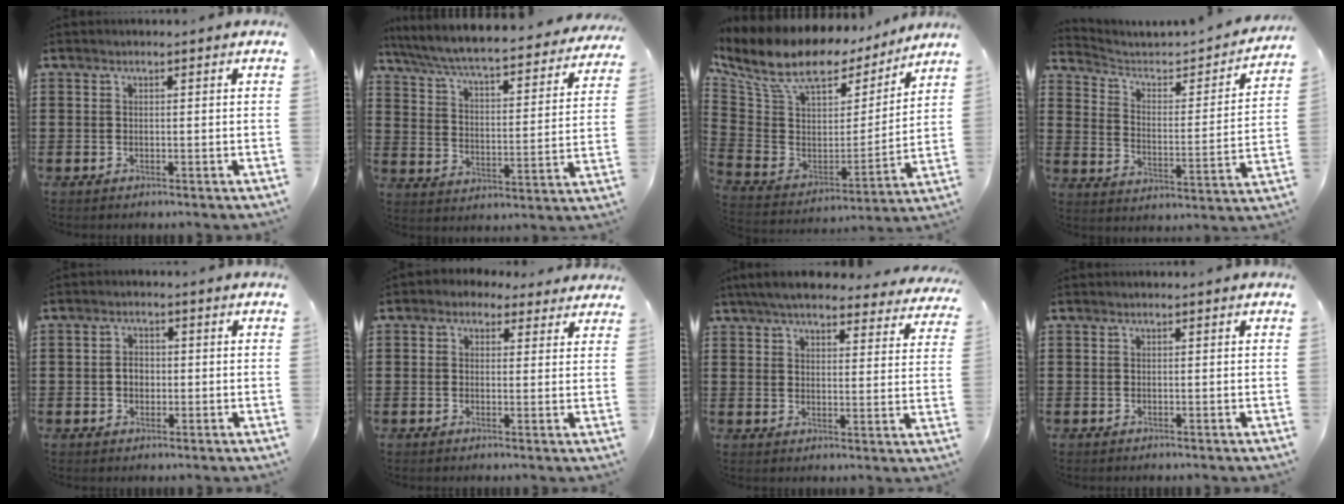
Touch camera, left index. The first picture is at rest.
{"total": 5.9, "force": [5.4, -0.1, 2.2], "torque": [-0.068, -0.045, 0.085]}
{"total": 11.8, "force": [8.5, 5.2, 6.3], "torque": [-0.151, -0.050, 0.147]}
{"total": 3.4, "force": [2.8, 1.5, 1.2], "torque": [-0.046, -0.023, 0.039]}
{"total": 2.5, "force": [-0.2, 1.9, 1.6], "torque": [-0.034, 0.007, -0.007]}
{"total": 2.3, "force": [1.6, 1.6, 0.5], "torque": [-0.011, 0.004, 0.027]}
{"total": 6.0, "force": [5.5, 0.7, 2.3], "torque": [-0.064, -0.018, 0.100]}
{"total": 0.0}